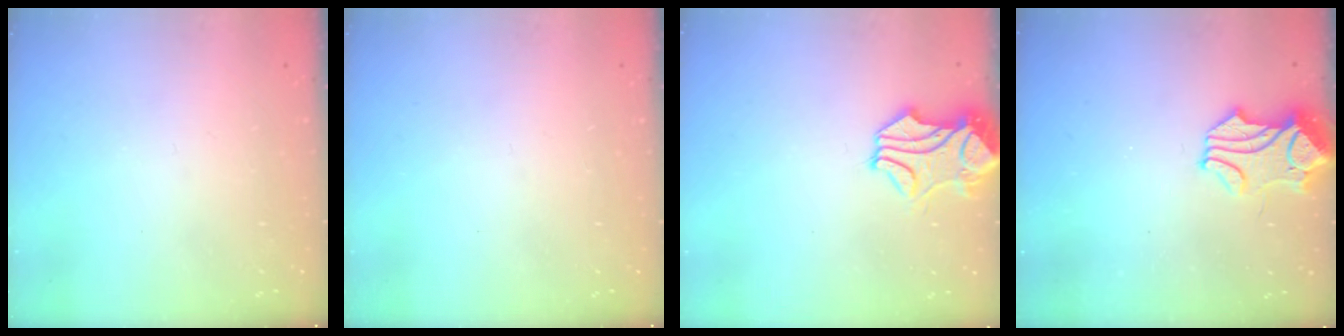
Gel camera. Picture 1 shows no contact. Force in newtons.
{"total": 0.0}
{"total": 1.9, "press": 1.4, "slide": 1.2}
{"total": 1.7, "press": 1.4, "slide": 1.0}